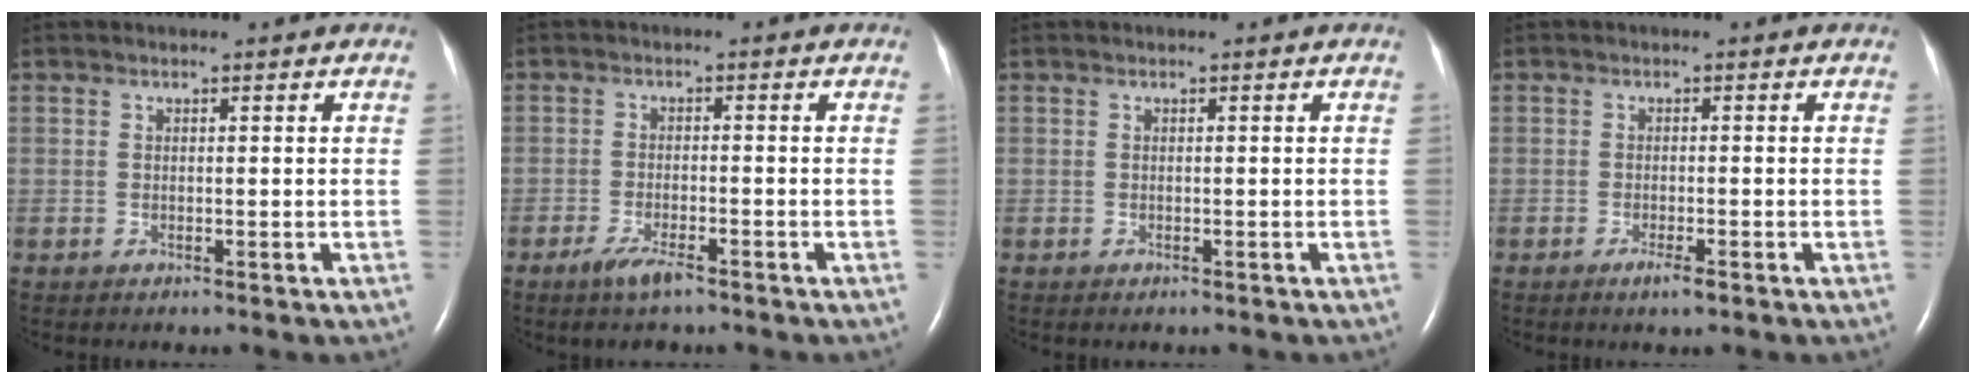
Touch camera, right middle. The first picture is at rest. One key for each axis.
{"total": 4.0, "fx": -2.8, "fy": 0.7, "fz": 2.6, "tx": -0.062, "ty": -0.006, "tz": -0.050}
{"total": 0.6, "fx": -0.5, "fy": 0.3, "fz": 0.2, "tx": -0.008, "ty": 0.000, "tz": -0.005}
{"total": 1.8, "fx": -1.1, "fy": 0.1, "fz": 1.4, "tx": -0.026, "ty": -0.003, "tz": -0.020}